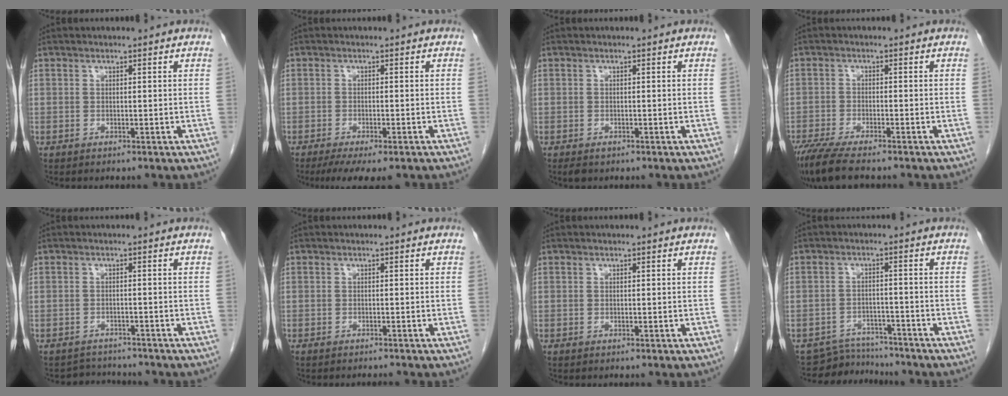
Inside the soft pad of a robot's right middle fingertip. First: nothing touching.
{"total": 7.5, "force": [-5.8, 1.6, 4.6], "torque": [-0.062, -0.015, -0.086]}
{"total": 1.2, "force": [-0.7, 0.7, 0.6], "torque": [-0.014, -0.002, -0.003]}
{"total": 8.9, "force": [-7.3, 1.3, 5.0], "torque": [-0.086, -0.022, -0.123]}
{"total": 3.3, "force": [-3.2, 0.6, -0.6], "torque": [0.005, -0.002, -0.049]}
{"total": 1.8, "force": [-1.7, -0.1, 0.5], "torque": [-0.006, -0.003, -0.020]}
{"total": 0.0}
{"total": 5.7, "force": [-5.5, 1.3, -1.0], "torque": [0.015, 0.010, -0.087]}